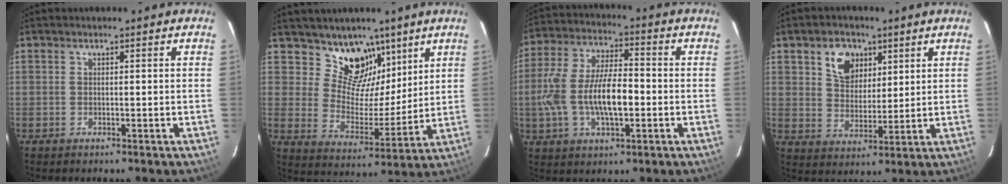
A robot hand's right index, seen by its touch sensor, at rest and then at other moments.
{"total": 11.6, "force": [7.9, 7.4, 4.1], "torque": [-0.066, -0.016, 0.140]}
{"total": 13.9, "force": [-2.4, 5.3, 12.6], "torque": [-0.254, 0.002, -0.043]}
{"total": 7.9, "force": [3.9, 5.7, 3.9], "torque": [-0.064, 0.015, 0.073]}